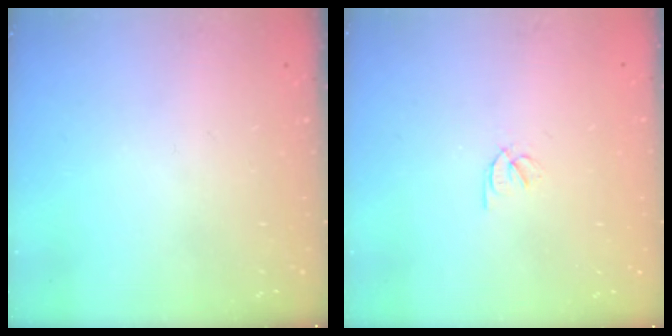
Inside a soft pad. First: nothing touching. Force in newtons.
{"total": 2.1, "press": 2.1, "slide": 0.4}